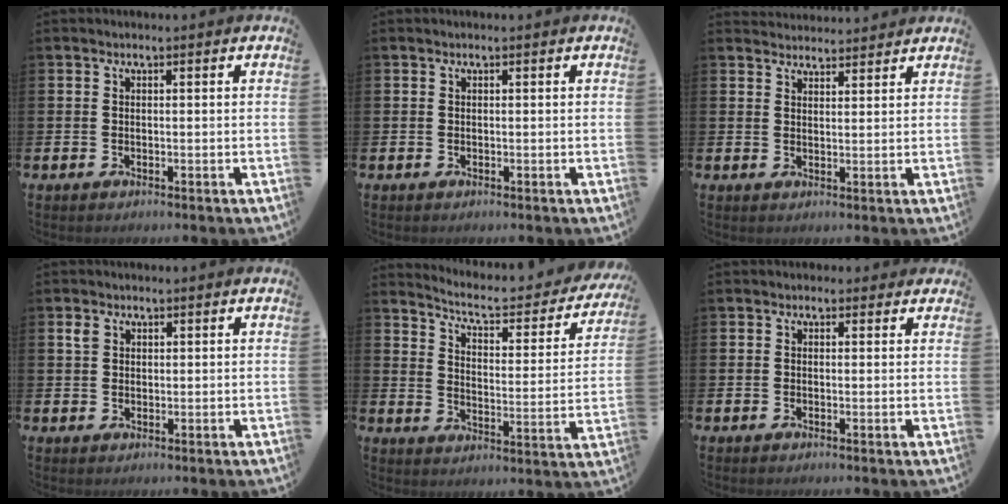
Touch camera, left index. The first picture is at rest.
{"total": 0.0}
{"total": 3.0, "force": [3.0, 0.6, -0.2], "torque": [0.001, -0.015, 0.054]}
{"total": 1.8, "force": [1.2, 1.2, 0.6], "torque": [0.004, -0.002, 0.019]}
{"total": 5.6, "force": [4.9, 1.4, 2.4], "torque": [-0.065, -0.039, 0.074]}
{"total": 1.0, "force": [0.6, 0.8, 0.1], "torque": [0.000, 0.010, 0.009]}